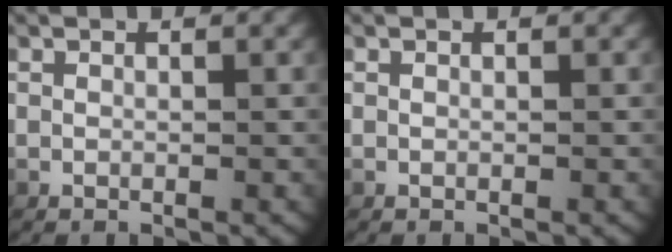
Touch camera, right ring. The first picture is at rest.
{"total": 0.0}